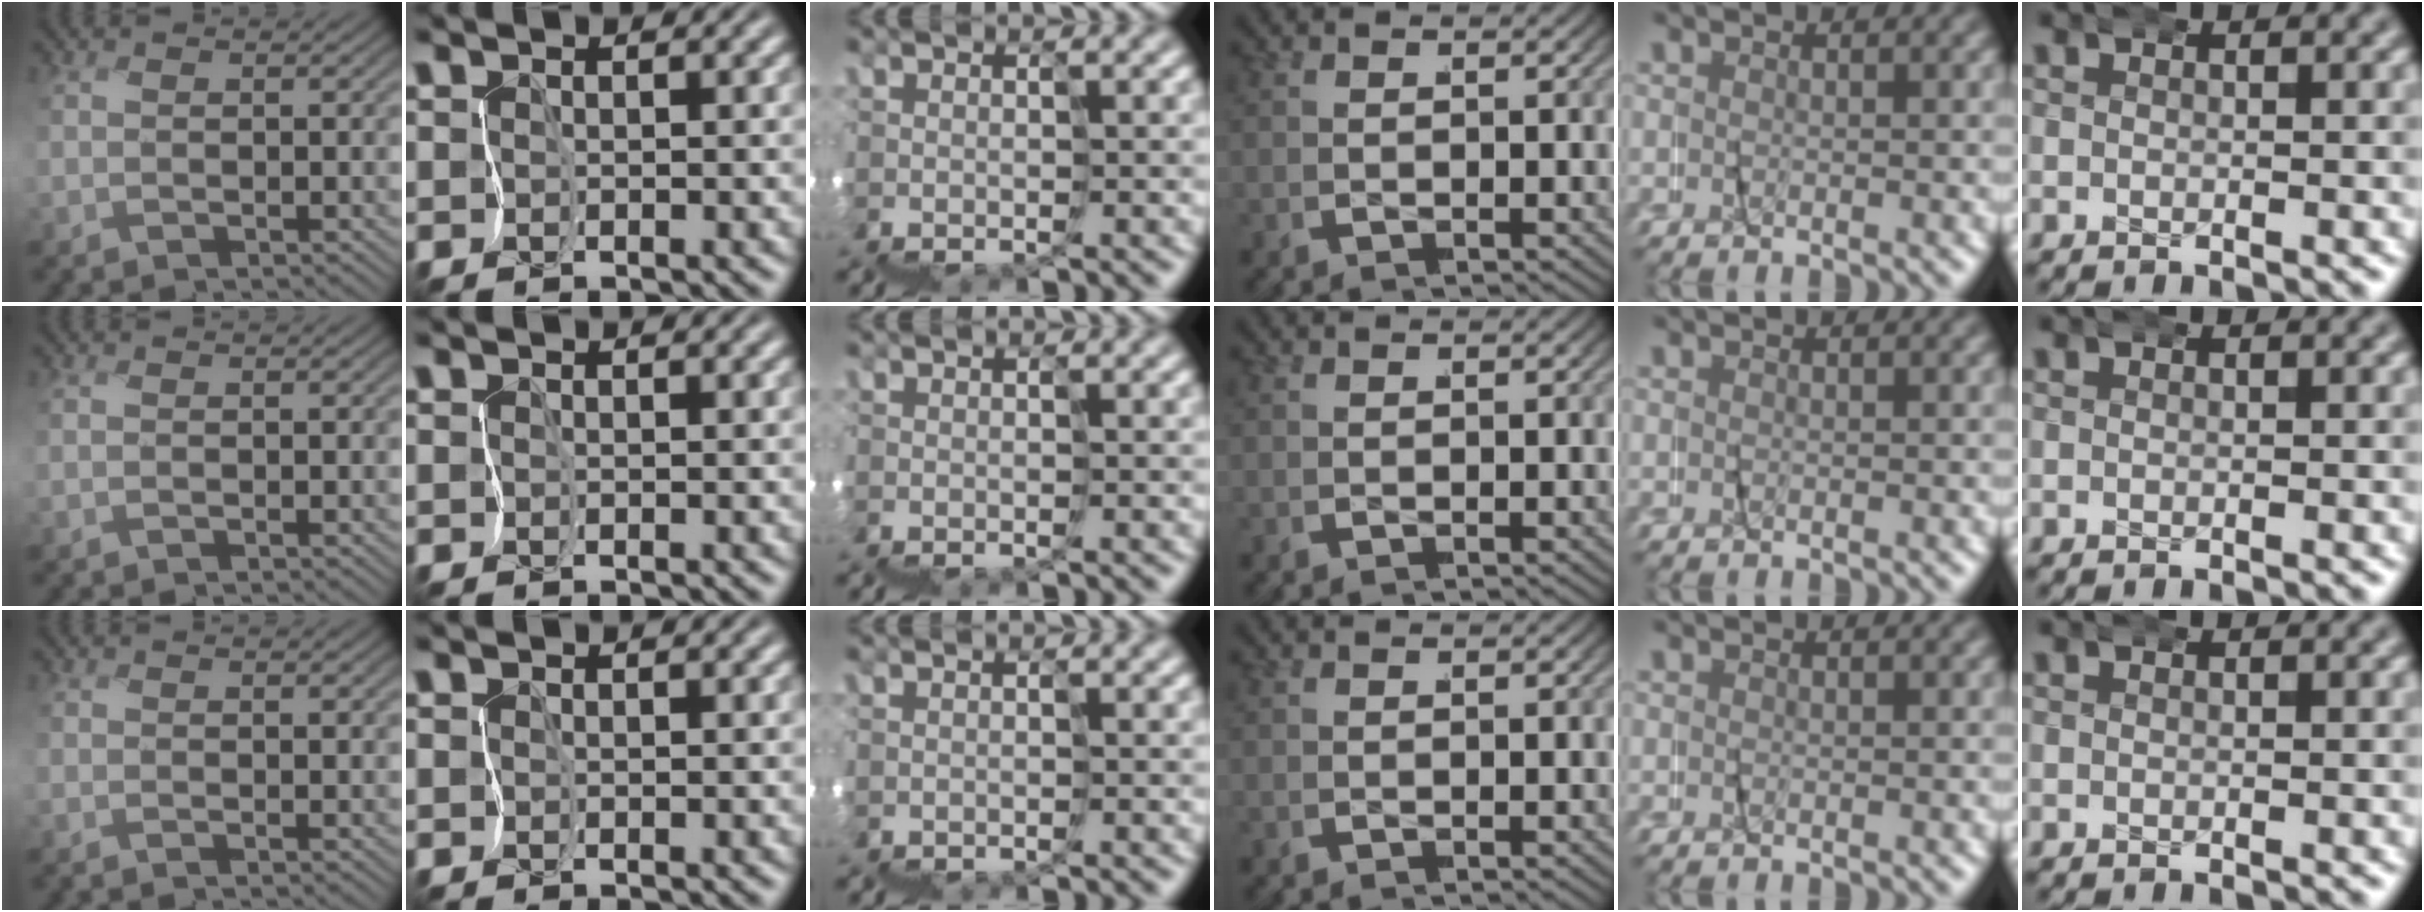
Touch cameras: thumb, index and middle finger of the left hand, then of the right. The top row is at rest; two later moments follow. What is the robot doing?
{"motion": "wrap", "object": "napkin"}